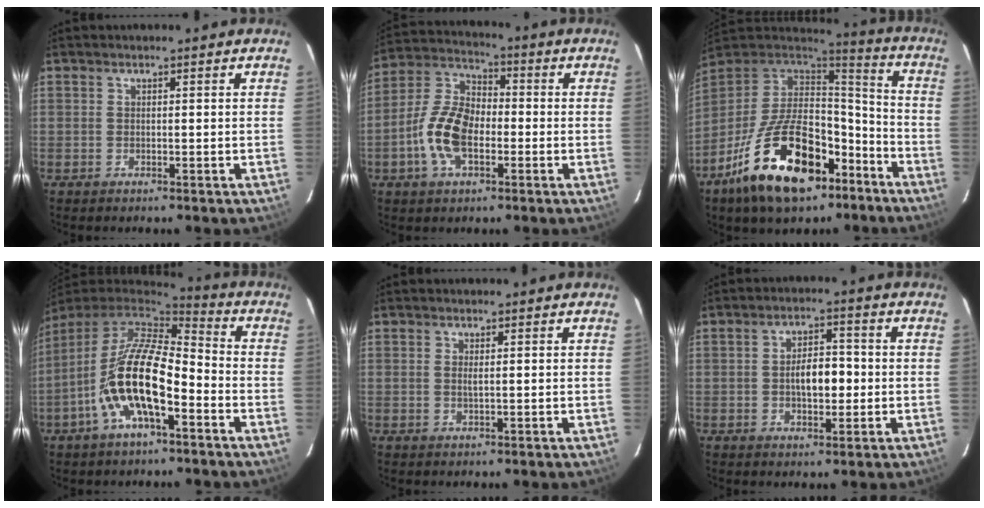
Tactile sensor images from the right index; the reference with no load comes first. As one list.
[{"total": 8.3, "force": [-2.7, 4.5, 6.4], "torque": [-0.137, 0.012, -0.052]}, {"total": 24.8, "force": [-13.1, 12.9, 16.6], "torque": [-0.319, -0.003, -0.203]}, {"total": 15.9, "force": [-6.1, 5.5, 13.6], "torque": [-0.266, -0.012, -0.119]}, {"total": 1.1, "force": [0.2, 0.2, 1.0], "torque": [-0.020, 0.000, 0.002]}, {"total": 6.2, "force": [-0.6, 3.1, 5.4], "torque": [-0.094, 0.011, -0.005]}]